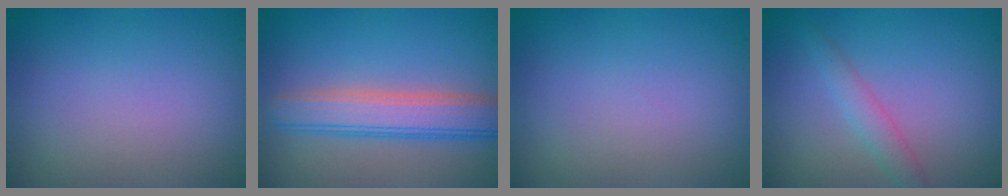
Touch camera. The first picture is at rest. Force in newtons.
{"total": 5.1, "press": 5.1, "slide": 0.2}
{"total": 0.0}
{"total": 1.9, "press": 1.9, "slide": 0.0}